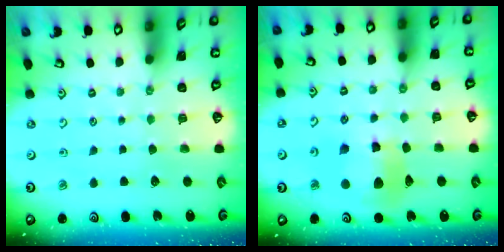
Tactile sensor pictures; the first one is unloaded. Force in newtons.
{"total": 11.2, "press": 11.1, "slide": 1.2}